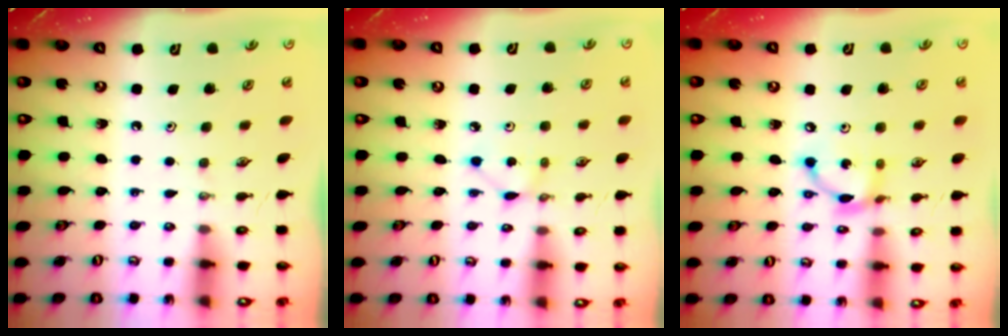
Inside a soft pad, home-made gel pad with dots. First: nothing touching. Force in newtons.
{"total": 2.8, "press": 2.8, "slide": 0.3}
{"total": 8.3, "press": 8.3, "slide": 0.3}